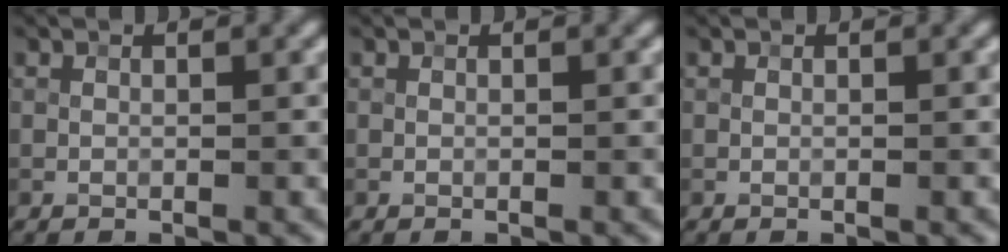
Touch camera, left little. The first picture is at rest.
{"total": 0.0}
{"total": 0.0}